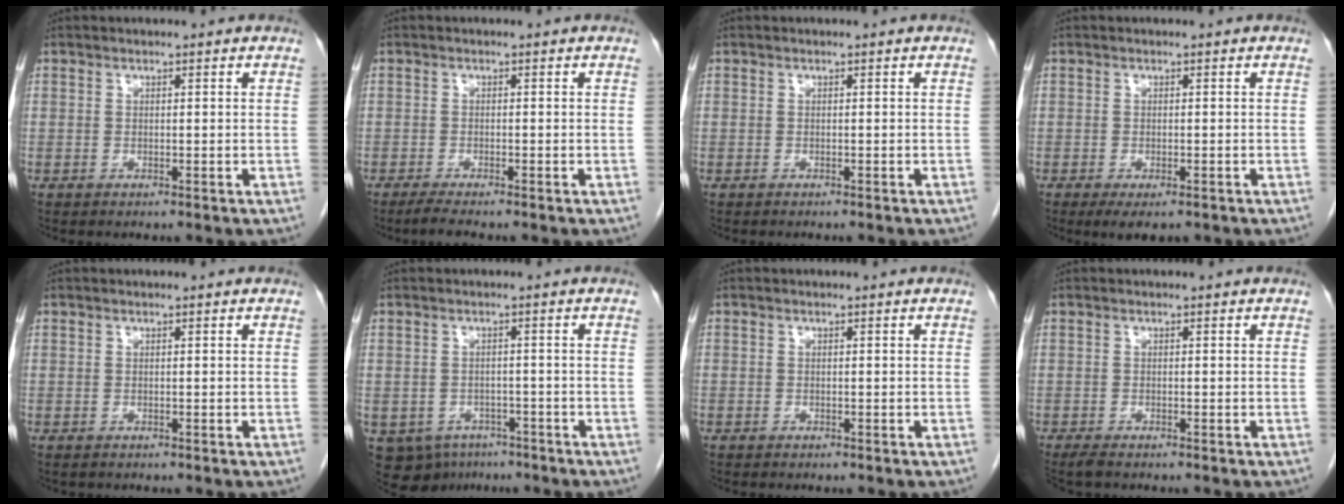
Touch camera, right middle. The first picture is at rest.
{"total": 2.3, "force": [-1.9, -0.1, 1.2], "torque": [-0.031, -0.007, -0.037]}
{"total": 0.8, "force": [-0.7, 0.2, 0.3], "torque": [-0.008, -0.001, -0.008]}
{"total": 3.8, "force": [-2.5, 1.5, 2.4], "torque": [-0.030, -0.006, -0.033]}
{"total": 0.0}
{"total": 9.1, "force": [-5.3, 6.9, 2.8], "torque": [-0.065, 0.000, -0.066]}
{"total": 0.6, "force": [-0.4, 0.4, 0.0], "torque": [-0.009, 0.002, -0.009]}
{"total": 2.5, "force": [-2.1, 0.6, 1.3], "torque": [-0.026, -0.008, -0.033]}